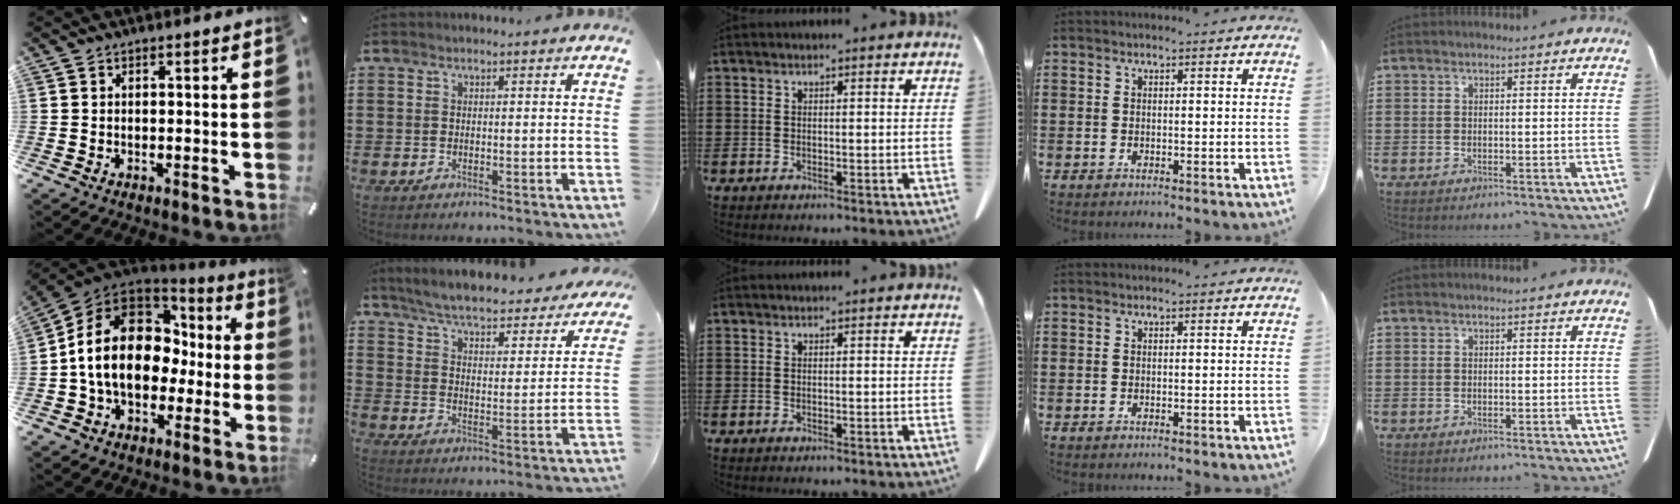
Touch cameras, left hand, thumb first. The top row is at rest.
{"thumb": {"total": 16.8, "force": [-0.4, 13.3, 10.4], "torque": [-0.209, 0.016, 0.000]}, "index": {"total": 5.9, "force": [5.6, 0.0, 1.8], "torque": [-0.061, -0.040, 0.093]}}